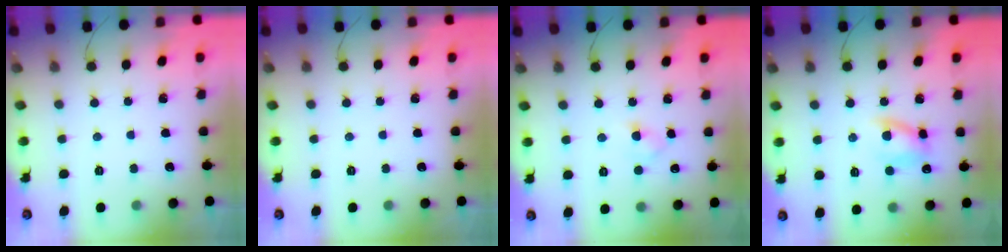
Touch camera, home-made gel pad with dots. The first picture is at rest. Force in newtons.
{"total": 0.0}
{"total": 2.8, "press": 2.5, "slide": 1.2}
{"total": 7.7, "press": 7.5, "slide": 1.6}